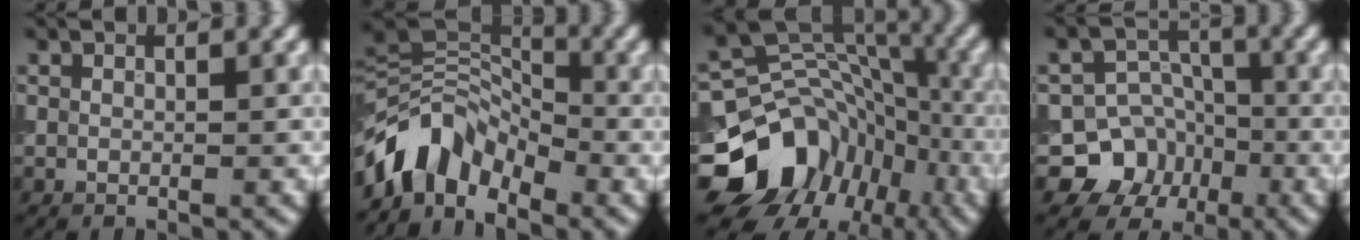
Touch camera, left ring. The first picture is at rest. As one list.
[{"total": 5.7, "force": [-3.6, 3.4, 2.9], "torque": [-0.031, 0.007, -0.080]}, {"total": 13.0, "force": [-6.3, 10.2, 5.0], "torque": [-0.106, 0.014, -0.098]}, {"total": 9.2, "force": [-4.3, 8.0, 1.5], "torque": [-0.003, -0.003, -0.096]}]